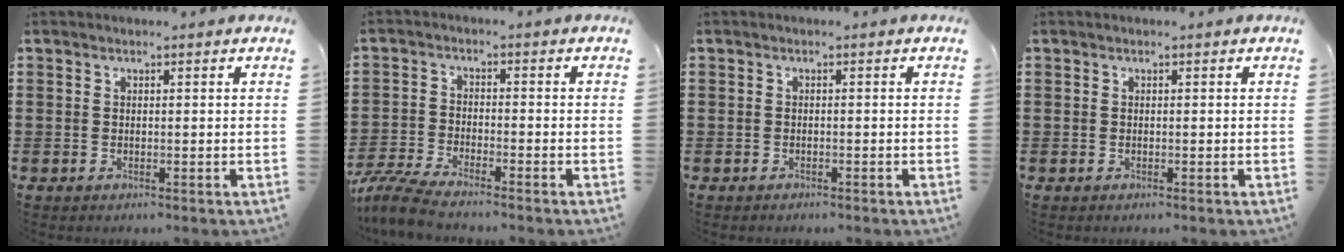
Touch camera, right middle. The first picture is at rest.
{"total": 5.3, "force": [-4.9, 0.2, 2.1], "torque": [-0.062, -0.014, -0.099]}
{"total": 0.7, "force": [-0.7, 0.2, 0.0], "torque": [-0.002, 0.000, -0.014]}
{"total": 0.0}